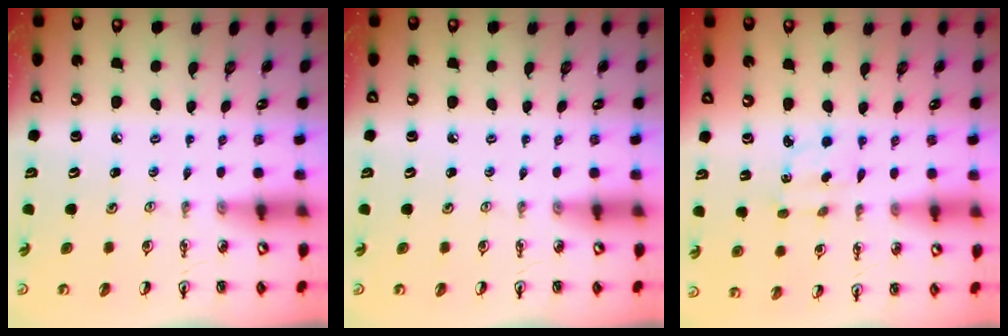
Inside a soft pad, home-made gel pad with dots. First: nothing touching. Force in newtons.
{"total": 0.0}
{"total": 2.4, "press": 2.3, "slide": 0.6}